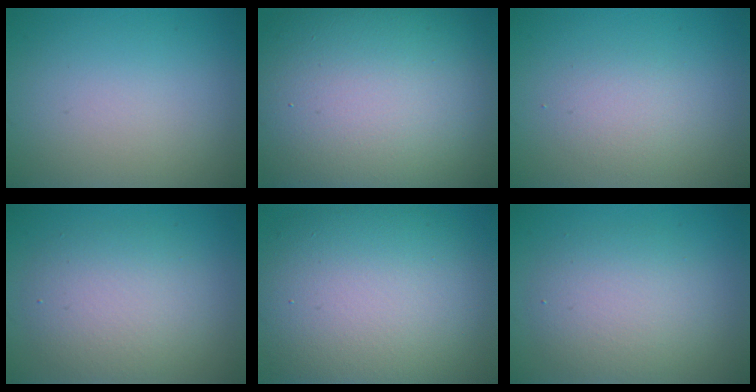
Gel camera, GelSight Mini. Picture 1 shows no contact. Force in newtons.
{"total": 18.7, "press": 18.7, "slide": 1.1}
{"total": 1.9, "press": 1.9, "slide": 0.1}
{"total": 4.8, "press": 4.8, "slide": 0.5}
{"total": 13.5, "press": 13.5, "slide": 0.5}
{"total": 4.4, "press": 4.4, "slide": 0.4}